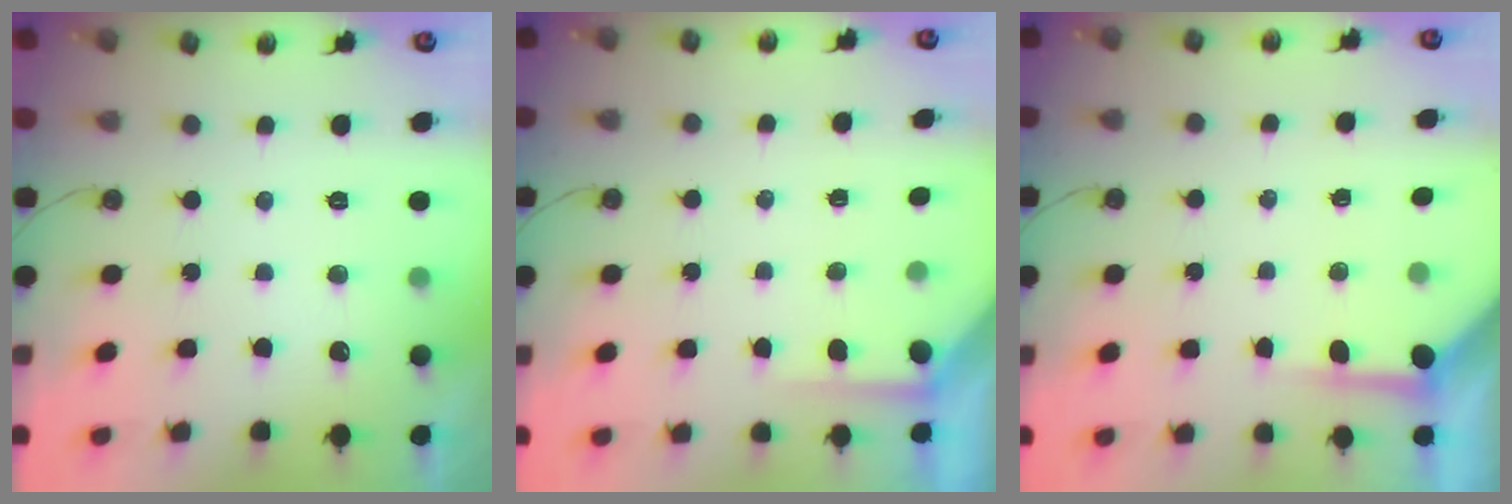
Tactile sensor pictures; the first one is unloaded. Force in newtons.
{"total": 1.5, "press": 1.5, "slide": 0.3}
{"total": 3.7, "press": 3.6, "slide": 0.4}